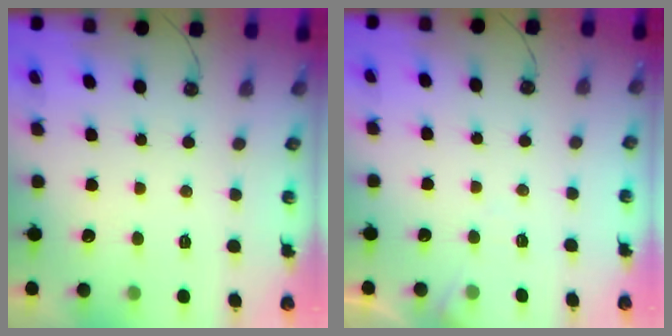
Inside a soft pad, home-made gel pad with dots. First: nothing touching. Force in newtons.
{"total": 5.5, "press": 5.5, "slide": 0.7}